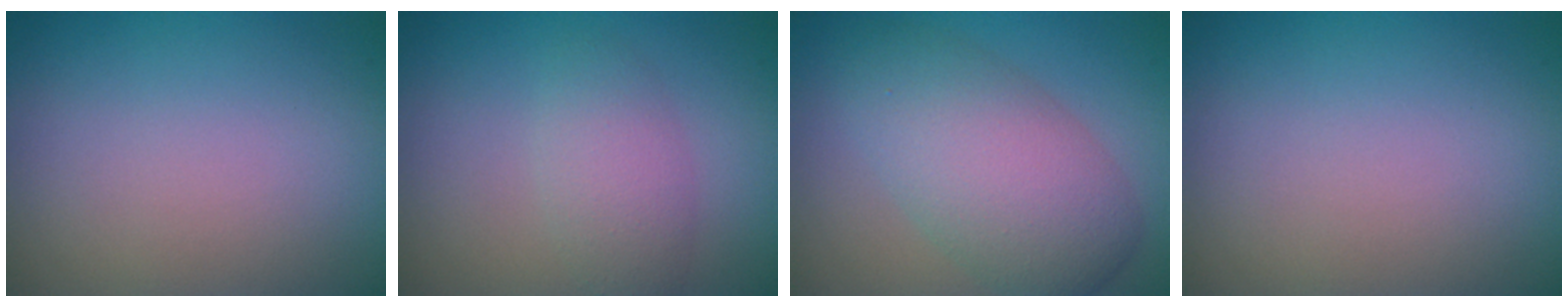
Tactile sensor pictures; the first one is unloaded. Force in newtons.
{"total": 2.7, "press": 2.7, "slide": 0.1}
{"total": 6.8, "press": 6.8, "slide": 0.3}
{"total": 0.0}